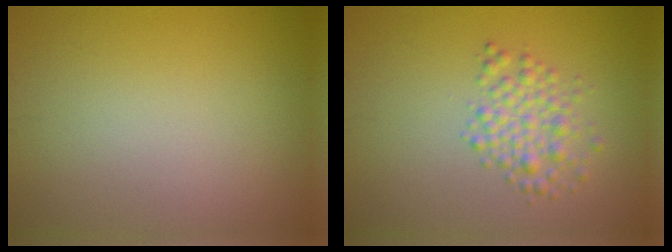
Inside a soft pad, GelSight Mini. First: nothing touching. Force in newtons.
{"total": 2.9, "press": 2.9, "slide": 0.1}